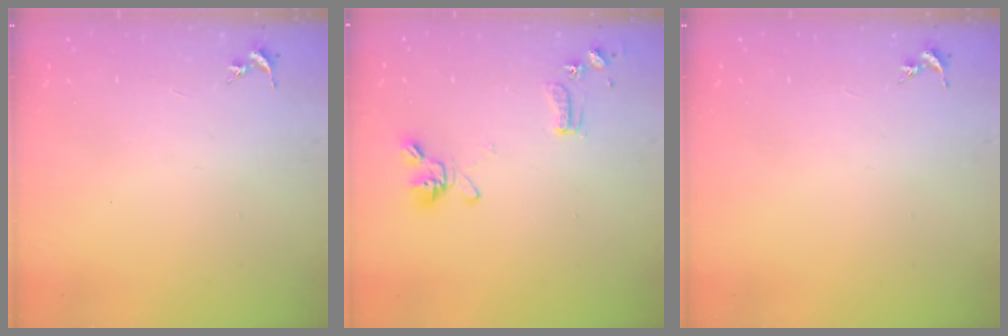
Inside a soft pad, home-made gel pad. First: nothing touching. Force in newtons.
{"total": 13.7, "press": 13.6, "slide": 2.1}
{"total": 0.0}